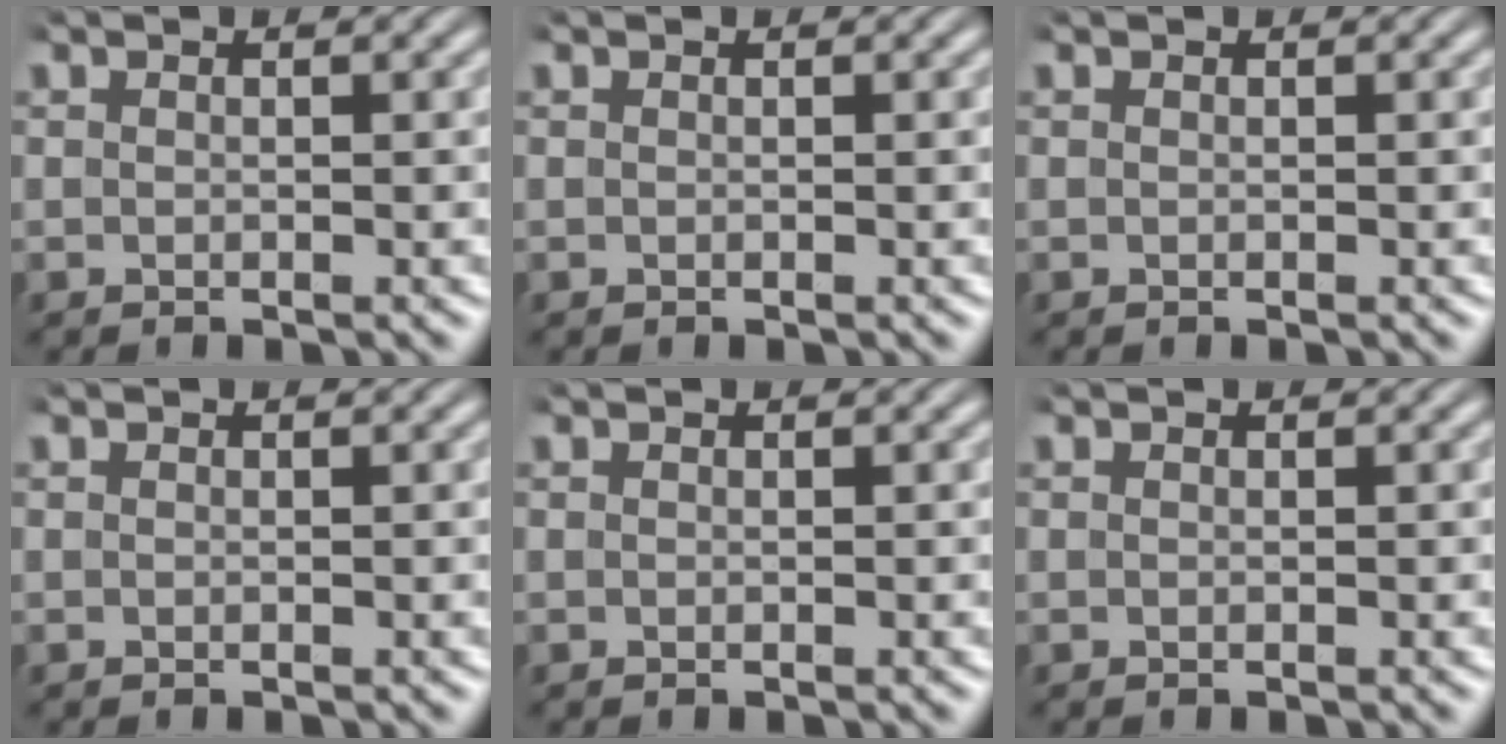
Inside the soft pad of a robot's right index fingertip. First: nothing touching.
{"total": 0.0}
{"total": 0.0}
{"total": 0.0}
{"total": 0.0}
{"total": 0.0}